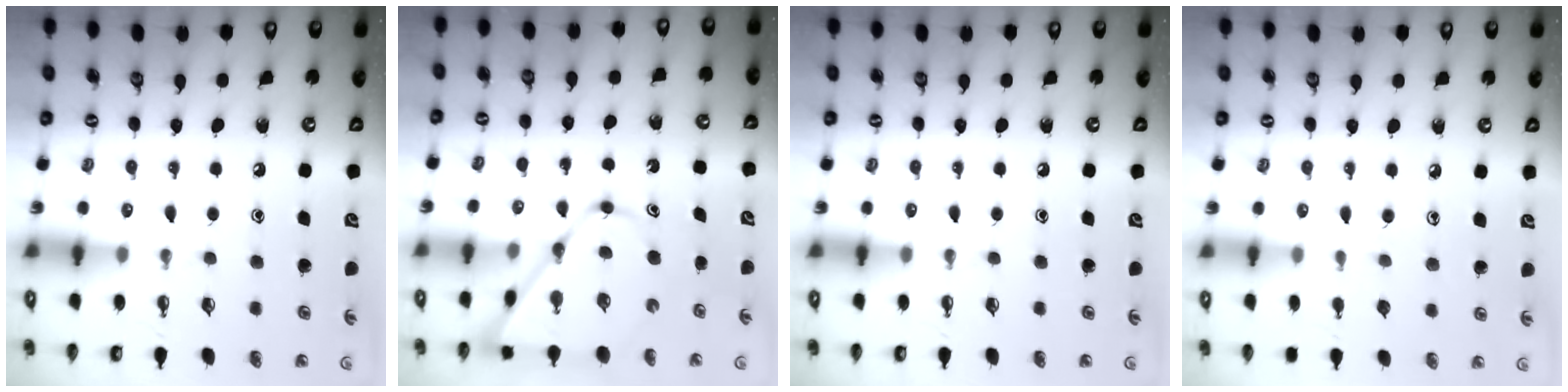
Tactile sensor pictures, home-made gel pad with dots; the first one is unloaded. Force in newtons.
{"total": 10.7, "press": 10.7, "slide": 1.1}
{"total": 0.0}
{"total": 3.5, "press": 3.5, "slide": 0.4}